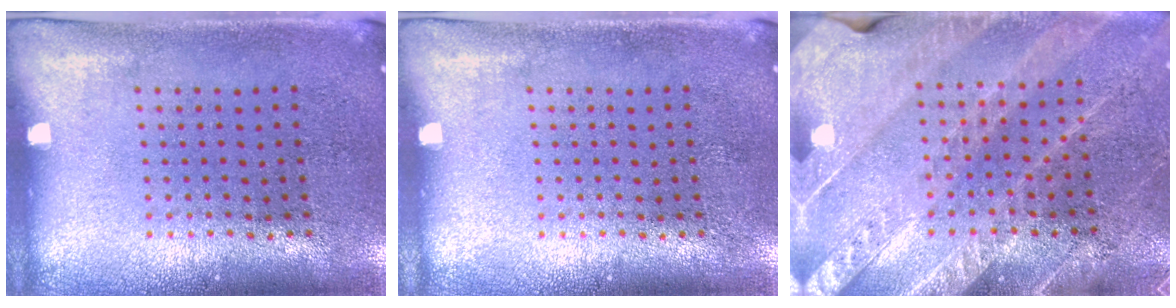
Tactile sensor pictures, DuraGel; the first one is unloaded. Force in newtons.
{"total": 0.0}
{"total": 3.1, "press": 2.9, "slide": 1.1}